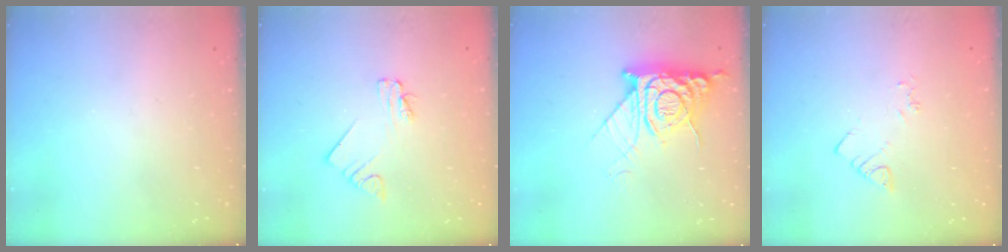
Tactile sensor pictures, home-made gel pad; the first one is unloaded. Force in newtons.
{"total": 2.2, "press": 2.2, "slide": 0.3}
{"total": 13.2, "press": 13.1, "slide": 1.6}
{"total": 3.2, "press": 3.2, "slide": 0.5}